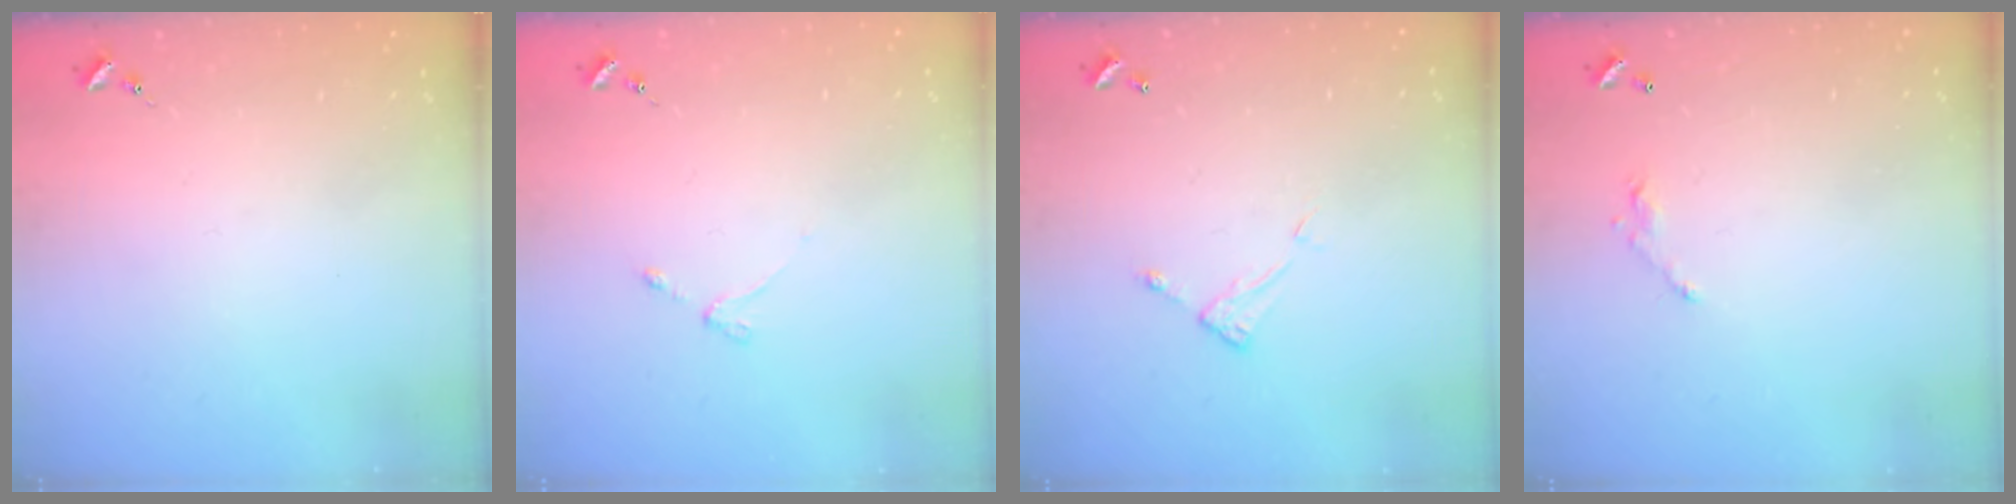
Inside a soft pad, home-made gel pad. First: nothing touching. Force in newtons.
{"total": 3.1, "press": 3.0, "slide": 0.4}
{"total": 5.0, "press": 5.0, "slide": 0.2}
{"total": 6.0, "press": 6.0, "slide": 0.4}